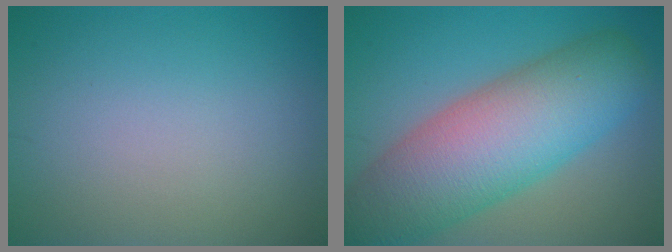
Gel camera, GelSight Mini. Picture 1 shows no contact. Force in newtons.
{"total": 11.6, "press": 11.5, "slide": 0.5}